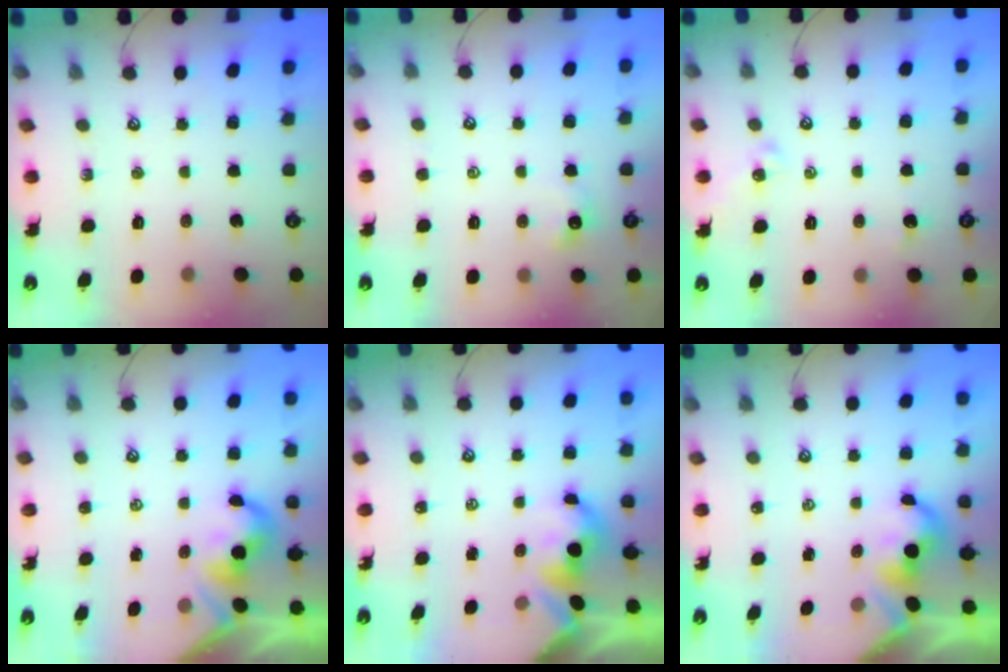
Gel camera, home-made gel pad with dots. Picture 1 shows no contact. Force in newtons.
{"total": 0.7, "press": 0.6, "slide": 0.4}
{"total": 2.3, "press": 2.2, "slide": 0.6}
{"total": 2.2, "press": 2.1, "slide": 0.4}
{"total": 1.8, "press": 1.8, "slide": 0.2}
{"total": 2.4, "press": 2.3, "slide": 0.3}